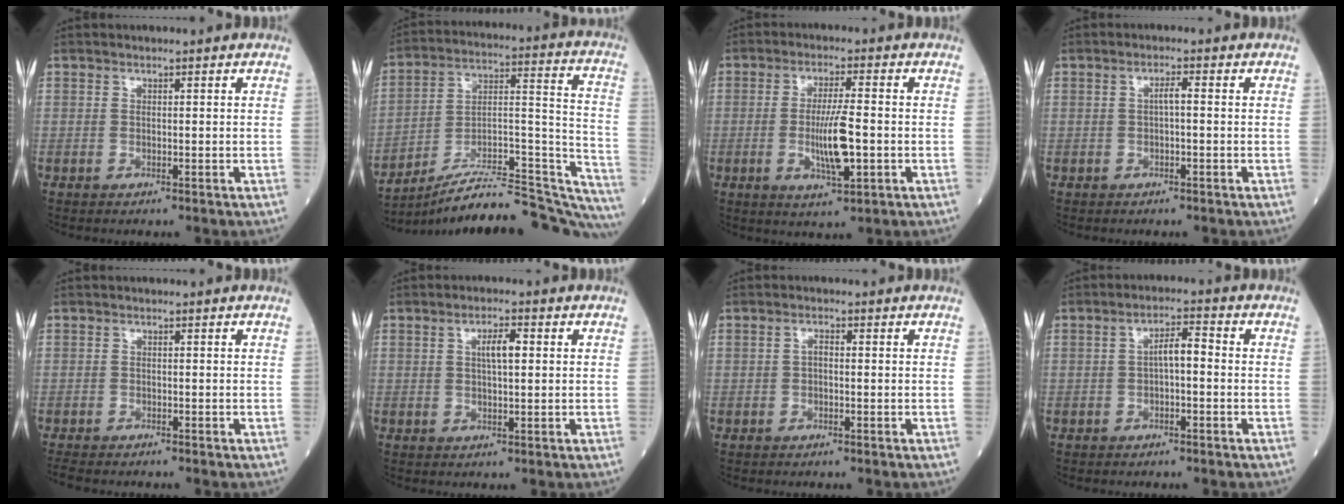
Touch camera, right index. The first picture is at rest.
{"total": 28.0, "force": [-25.4, 2.7, 11.6], "torque": [-0.105, 0.028, -0.368]}
{"total": 7.6, "force": [-1.4, 1.1, 7.4], "torque": [-0.136, -0.007, -0.025]}
{"total": 1.6, "force": [-0.1, 0.2, 1.6], "torque": [-0.027, 0.005, -0.002]}
{"total": 3.1, "force": [-2.8, 0.8, 1.1], "torque": [-0.018, -0.008, -0.044]}
{"total": 3.6, "force": [0.8, 0.8, 3.4], "torque": [-0.059, 0.004, 0.014]}
{"total": 1.2, "force": [-0.1, 0.5, 1.1], "torque": [-0.017, 0.004, -0.004]}
{"total": 3.6, "force": [-0.3, 1.0, 3.4], "torque": [-0.054, 0.015, -0.007]}